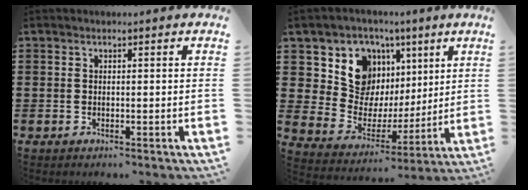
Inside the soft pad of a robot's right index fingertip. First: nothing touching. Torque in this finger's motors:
{"motor_torque": [1.29, 0.83, 0.55, 0.13]}